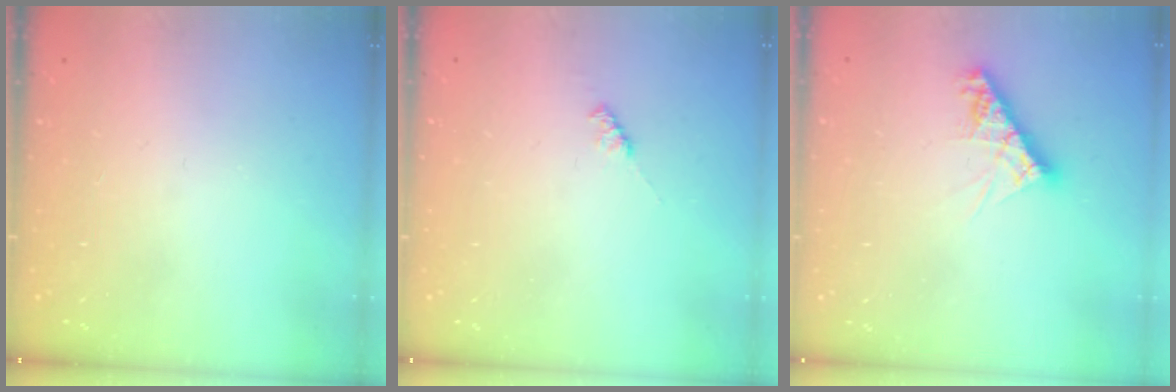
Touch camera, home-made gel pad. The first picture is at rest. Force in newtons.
{"total": 2.2, "press": 2.2, "slide": 0.4}
{"total": 9.3, "press": 9.3, "slide": 0.9}